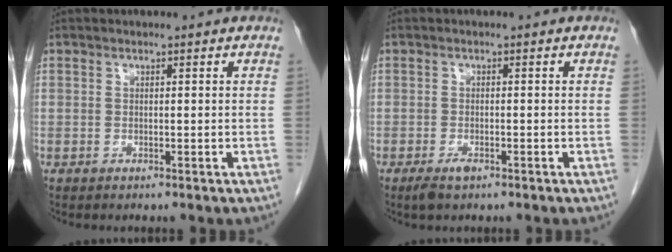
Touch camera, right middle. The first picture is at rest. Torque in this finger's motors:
{"motor_torque": [0.68, -0.31, 0.10, 0.02]}